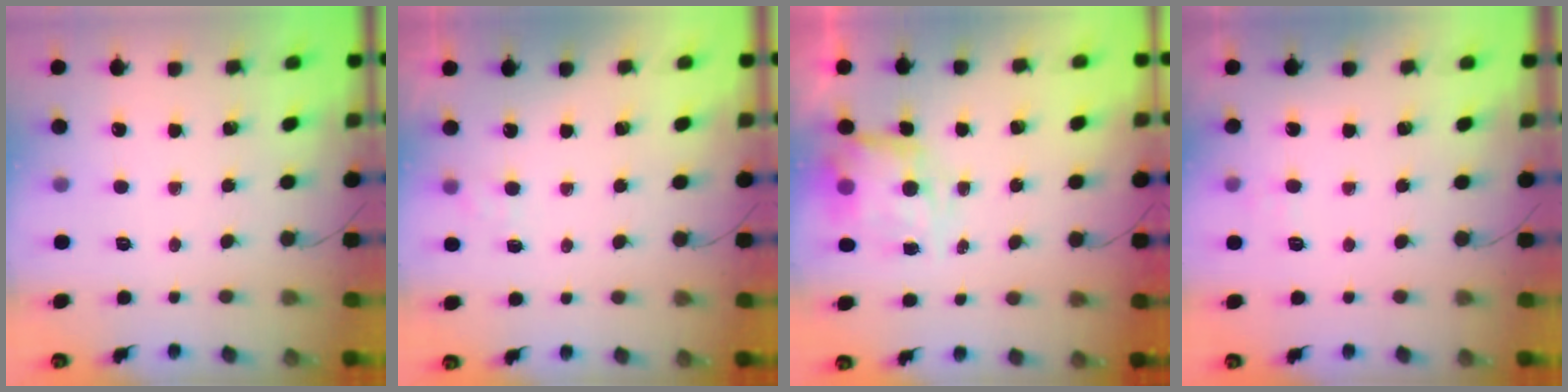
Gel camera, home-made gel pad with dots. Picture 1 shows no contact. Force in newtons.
{"total": 4.0, "press": 3.8, "slide": 1.2}
{"total": 9.0, "press": 8.7, "slide": 2.3}
{"total": 2.8, "press": 2.5, "slide": 1.3}